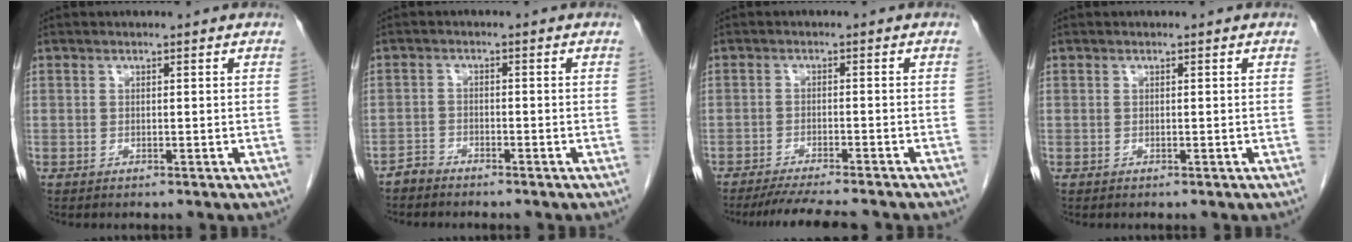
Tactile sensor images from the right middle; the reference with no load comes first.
{"total": 1.9, "force": [-1.8, 0.5, -0.1], "torque": [0.001, -0.001, -0.036]}
{"total": 9.0, "force": [-8.0, 0.4, 4.1], "torque": [-0.055, -0.018, -0.122]}
{"total": 0.0}